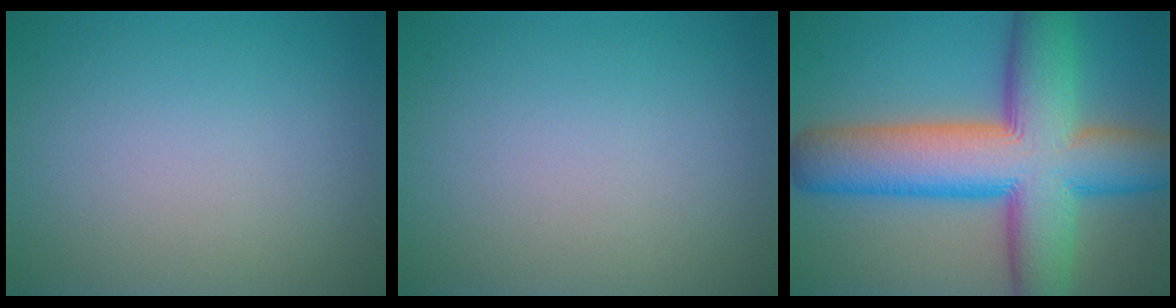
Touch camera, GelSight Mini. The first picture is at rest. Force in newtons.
{"total": 0.0}
{"total": 14.3, "press": 14.3, "slide": 0.6}